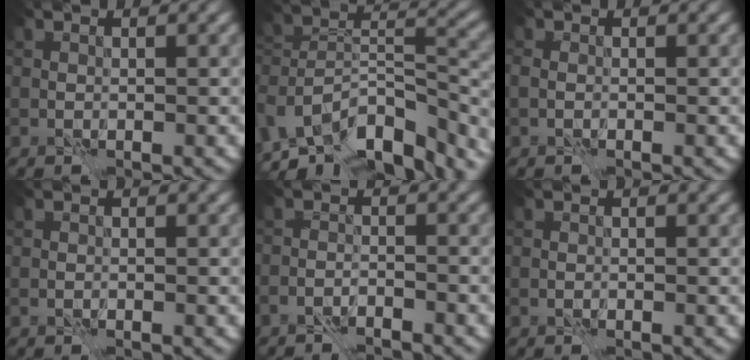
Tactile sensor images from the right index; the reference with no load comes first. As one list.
[{"total": 12.2, "force": [-7.5, 6.3, 7.2], "torque": [-0.123, 0.035, -0.107]}, {"total": 0.6, "force": [-0.3, 0.4, 0.3], "torque": [-0.009, 0.000, -0.010]}, {"total": 0.0}, {"total": 2.1, "force": [-2.0, 0.3, 0.3], "torque": [-0.006, -0.001, -0.042]}, {"total": 0.0}]